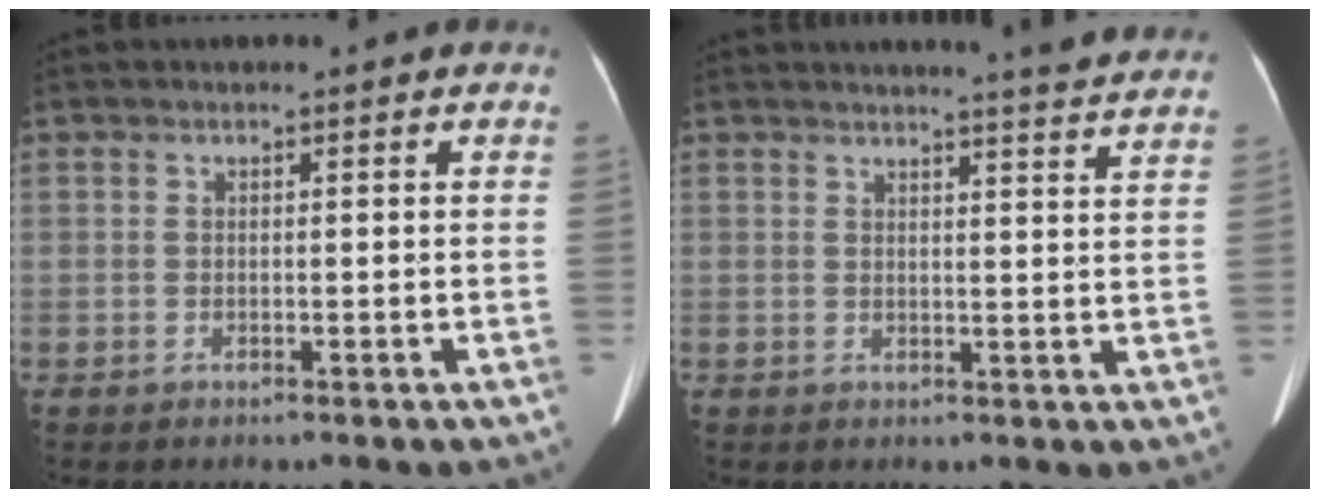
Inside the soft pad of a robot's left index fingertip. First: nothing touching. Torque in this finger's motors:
{"motor_torque": [0.70, -0.99, -0.01, 0.05]}